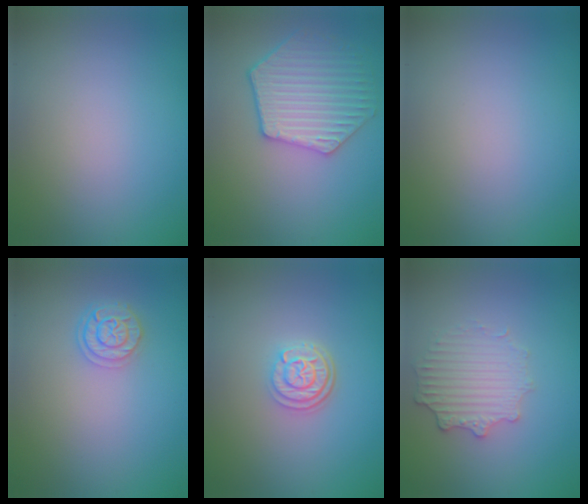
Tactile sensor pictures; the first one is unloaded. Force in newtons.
{"total": 4.9, "press": 4.6, "slide": 1.7}
{"total": 0.0}
{"total": 2.5, "press": 2.1, "slide": 1.3}
{"total": 2.9, "press": 2.4, "slide": 1.7}
{"total": 2.8, "press": 2.5, "slide": 1.4}